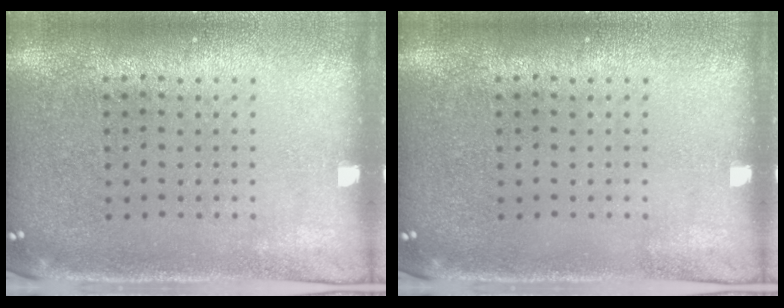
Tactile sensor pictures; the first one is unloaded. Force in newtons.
{"total": 0.0}